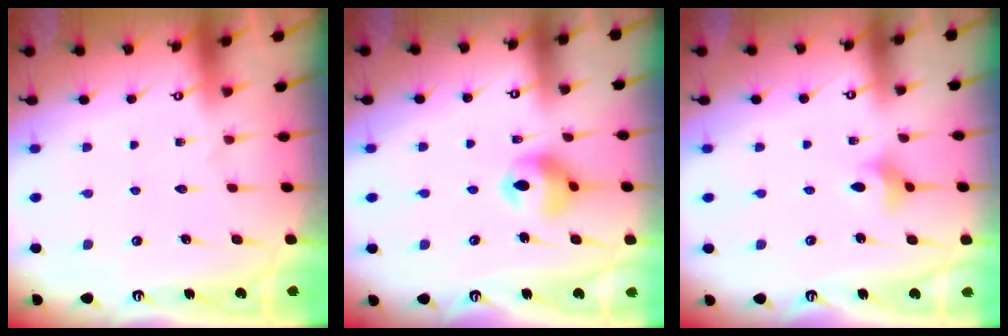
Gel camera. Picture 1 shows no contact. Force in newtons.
{"total": 11.2, "press": 10.6, "slide": 3.6}
{"total": 3.0, "press": 2.9, "slide": 0.7}